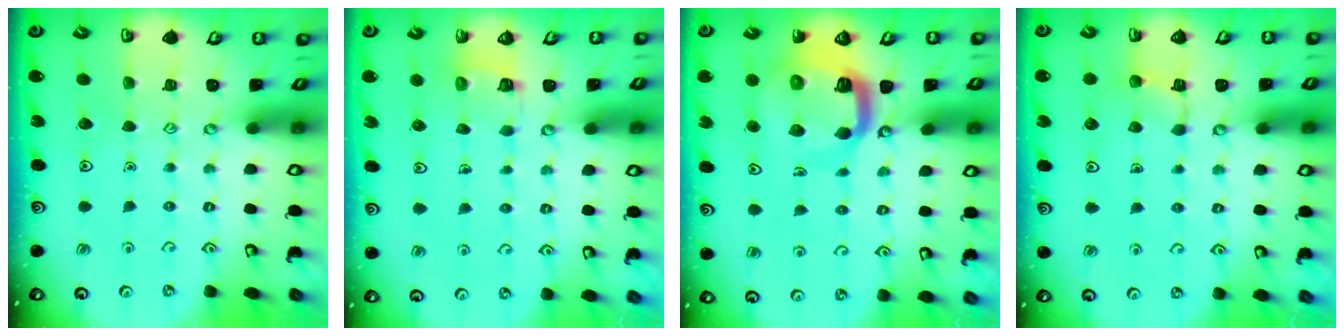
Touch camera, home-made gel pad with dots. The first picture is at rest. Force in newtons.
{"total": 5.8, "press": 5.8, "slide": 0.3}
{"total": 12.0, "press": 11.9, "slide": 1.3}
{"total": 3.5, "press": 3.5, "slide": 0.6}